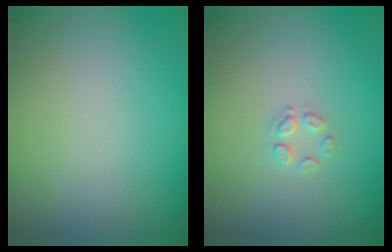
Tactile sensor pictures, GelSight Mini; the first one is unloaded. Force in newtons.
{"total": 1.2, "press": 1.2, "slide": 0.1}